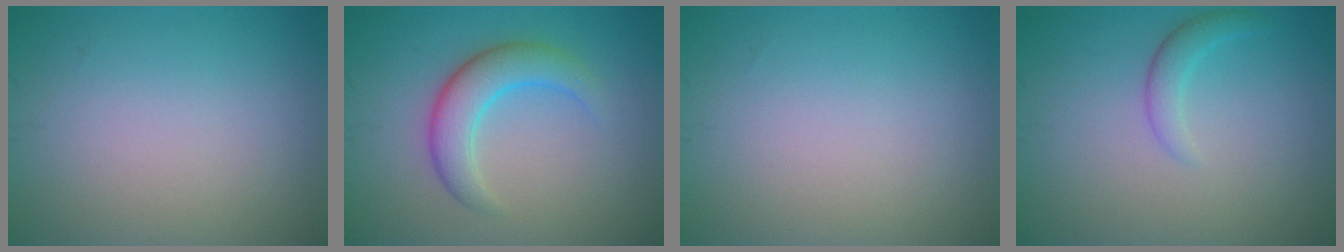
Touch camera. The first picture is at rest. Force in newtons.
{"total": 4.3, "press": 4.3, "slide": 0.2}
{"total": 0.0}
{"total": 1.7, "press": 1.7, "slide": 0.1}